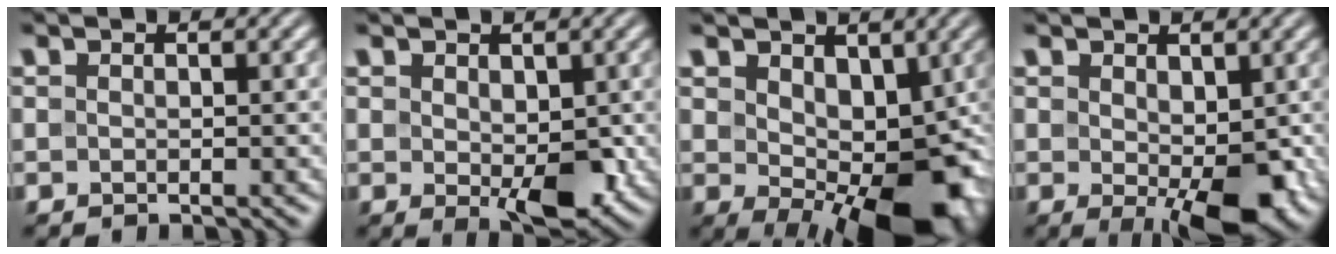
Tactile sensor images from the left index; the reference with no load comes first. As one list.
[{"total": 4.6, "force": [-0.2, 2.5, 3.9], "torque": [-0.058, -0.009, 0.004]}, {"total": 10.8, "force": [-1.0, 6.1, 8.9], "torque": [-0.120, -0.023, -0.003]}, {"total": 6.4, "force": [-0.9, 3.0, 5.6], "torque": [-0.090, -0.012, -0.007]}]